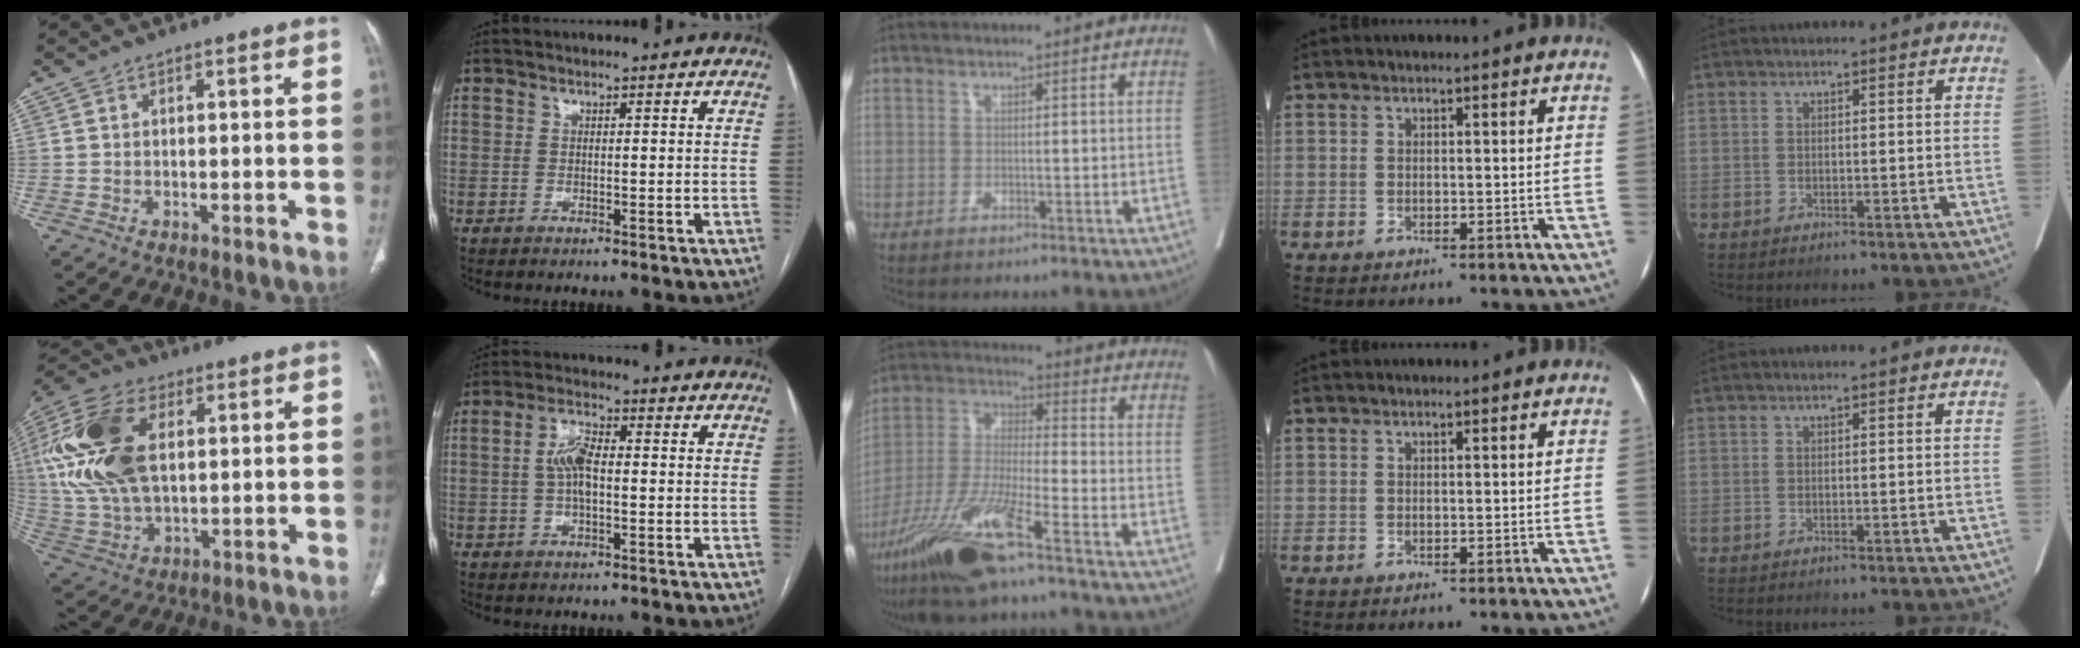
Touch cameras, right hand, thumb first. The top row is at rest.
{"thumb": {"total": 20.5, "force": [4.2, 11.7, 16.2], "torque": [-0.347, 0.002, 0.077]}, "index": {"total": 5.1, "force": [0.1, 1.7, 4.8], "torque": [-0.098, 0.011, 0.003]}, "middle": {"total": 15.7, "force": [-9.8, 1.1, 12.2], "torque": [-0.259, -0.036, -0.186]}}